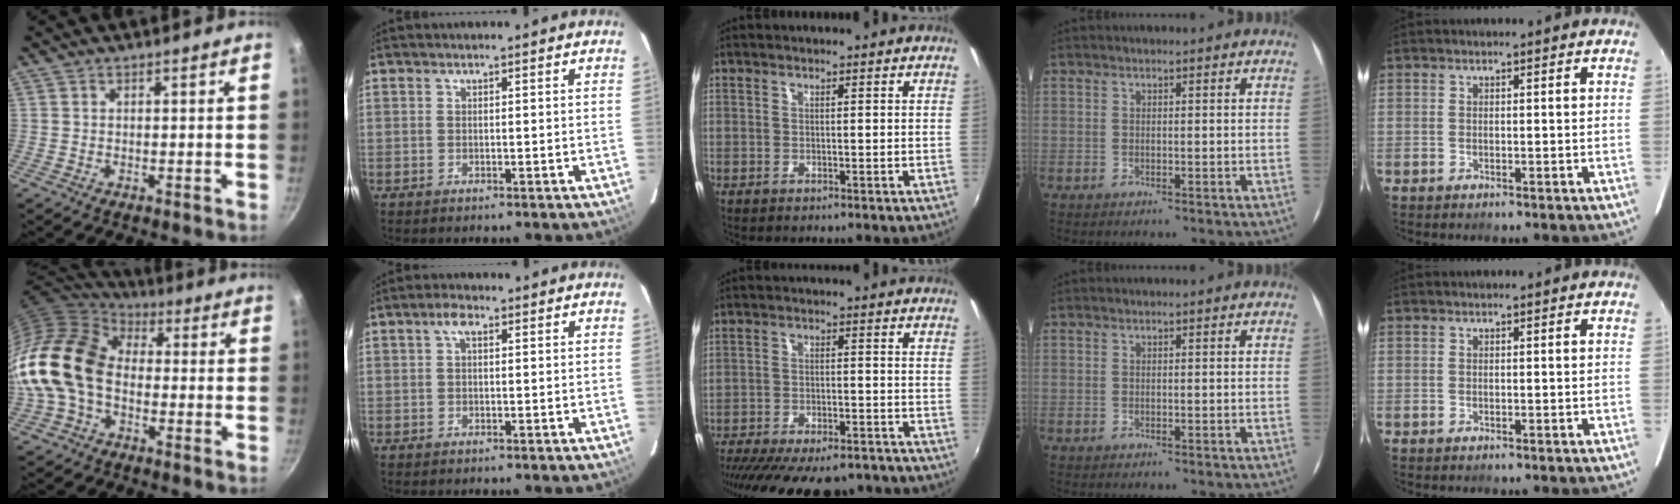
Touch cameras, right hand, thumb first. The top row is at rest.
{"thumb": {"total": 17.6, "force": [-1.6, 12.2, 12.6], "torque": [-0.226, 0.036, -0.050]}, "index": {"total": 2.5, "force": [0.9, 1.2, 2.0], "torque": [-0.037, 0.010, 0.013]}, "middle": {"total": 20.7, "force": [-17.2, 6.4, 9.6], "torque": [-0.193, -0.030, -0.238]}}